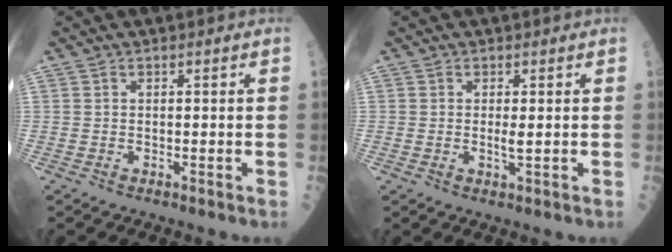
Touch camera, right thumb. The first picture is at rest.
{"total": 1.7, "force": [0.2, 0.4, 1.6], "torque": [-0.031, -0.005, 0.005]}